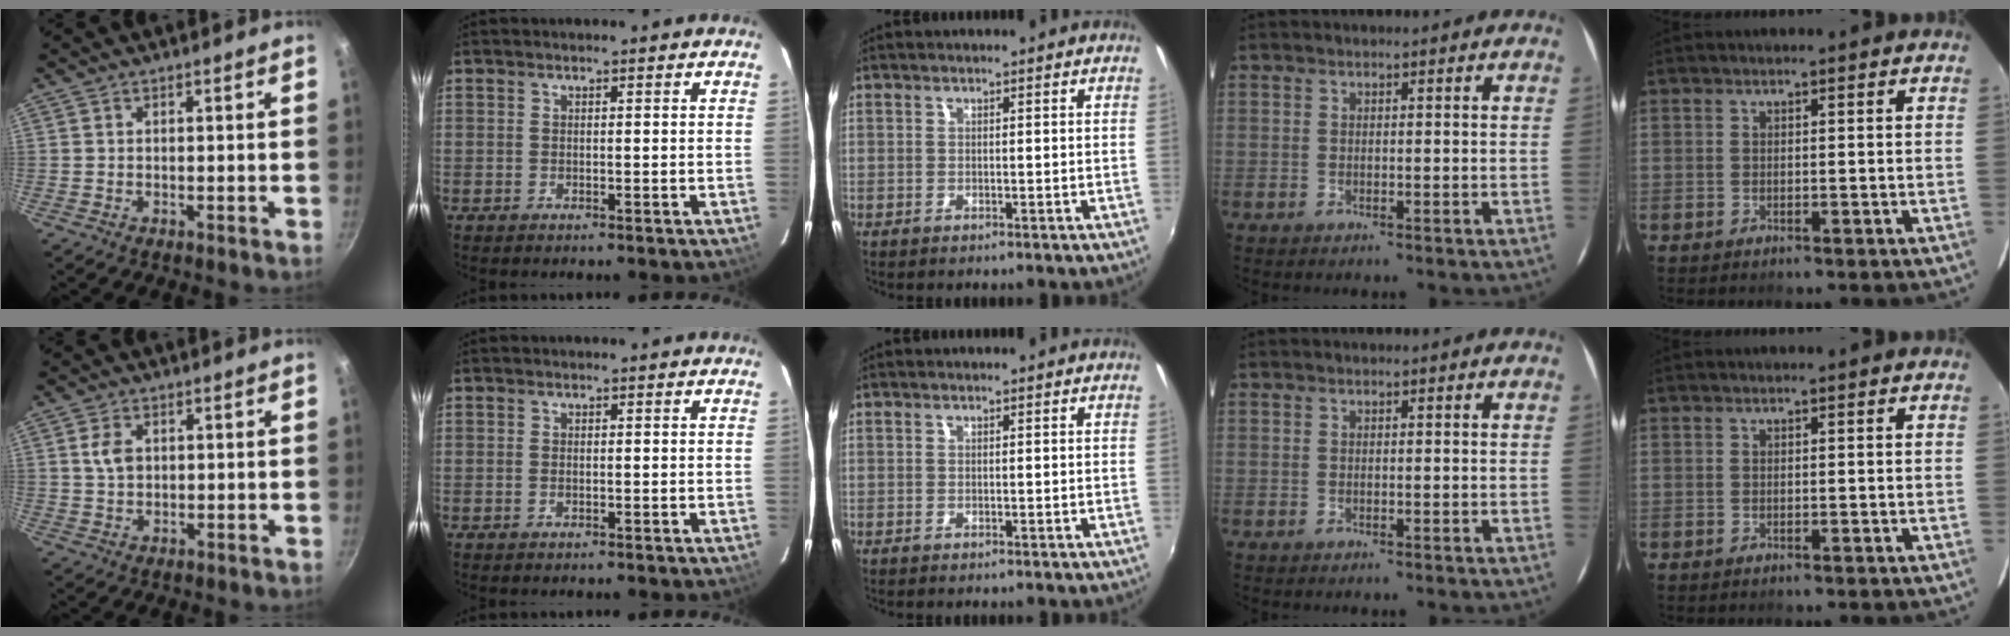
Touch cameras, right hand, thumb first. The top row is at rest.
{"thumb": {"total": 3.9, "force": [1.0, 2.7, 2.7], "torque": [-0.044, 0.000, 0.018]}, "index": {"total": 0.6, "force": [0.0, 0.4, 0.4], "torque": [-0.009, 0.000, 0.000]}}